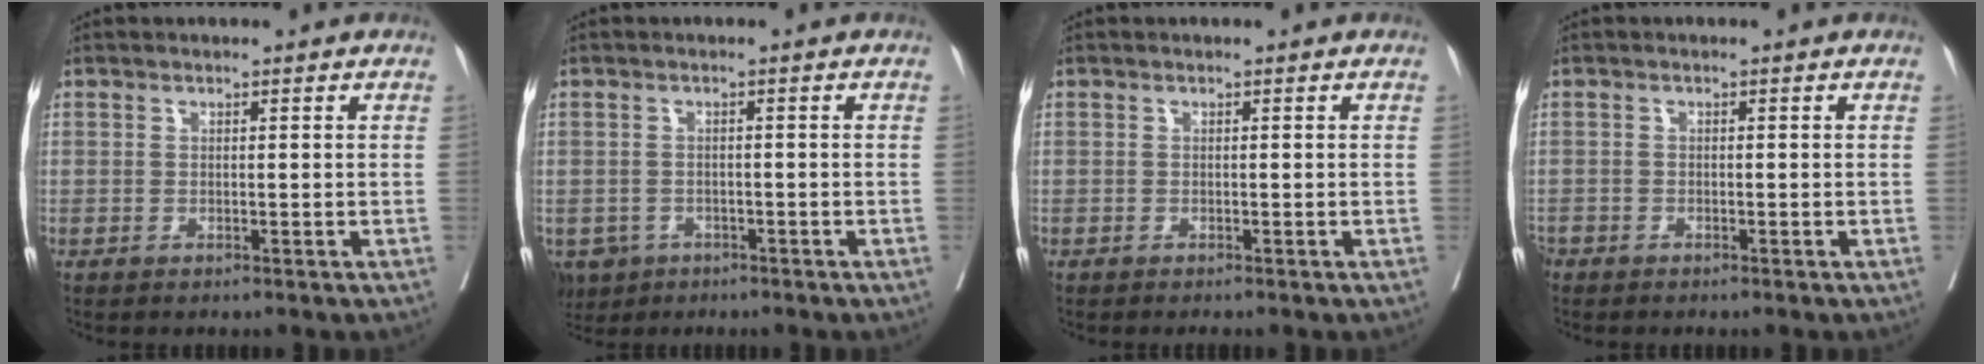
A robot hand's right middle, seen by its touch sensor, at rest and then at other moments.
{"total": 4.6, "force": [-2.9, 3.5, 1.0], "torque": [-0.016, 0.002, -0.044]}
{"total": 0.9, "force": [-0.8, 0.0, 0.3], "torque": [-0.005, -0.001, -0.013]}
{"total": 1.8, "force": [-1.5, 0.9, 0.4], "torque": [-0.010, -0.001, -0.029]}